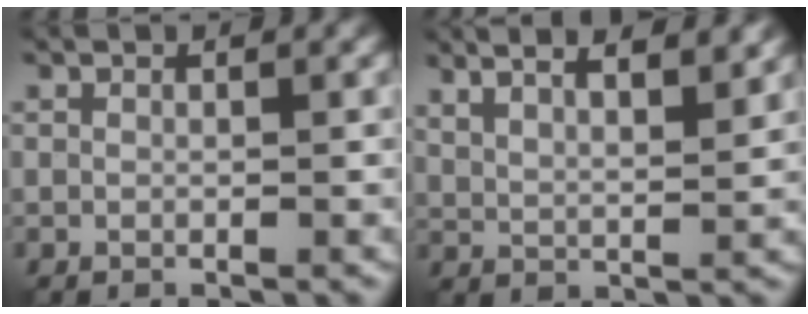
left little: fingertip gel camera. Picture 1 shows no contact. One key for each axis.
{"total": 10.2, "fx": 6.8, "fy": 3.6, "fz": 6.6, "tx": -0.087, "ty": 0.031, "tz": 0.076}